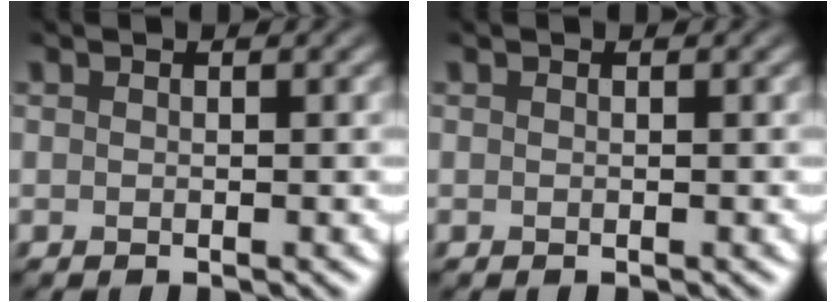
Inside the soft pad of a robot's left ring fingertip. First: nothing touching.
{"total": 0.0}